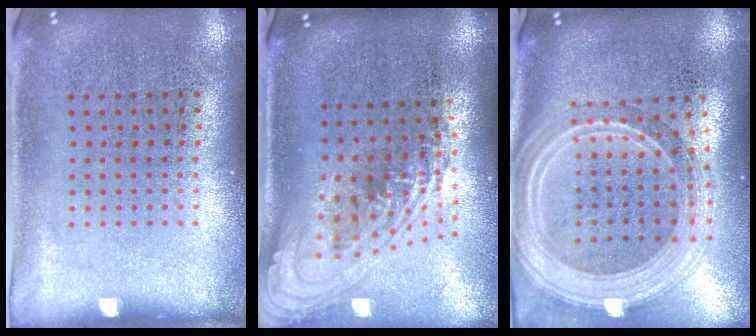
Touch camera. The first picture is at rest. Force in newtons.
{"total": 2.3, "press": 1.7, "slide": 1.6}
{"total": 2.8, "press": 2.4, "slide": 1.6}